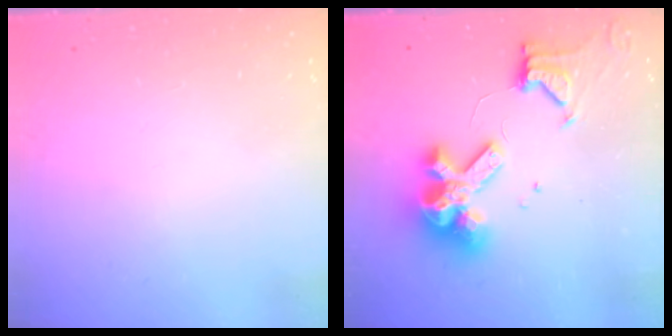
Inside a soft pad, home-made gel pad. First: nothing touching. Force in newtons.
{"total": 14.6, "press": 14.5, "slide": 1.8}